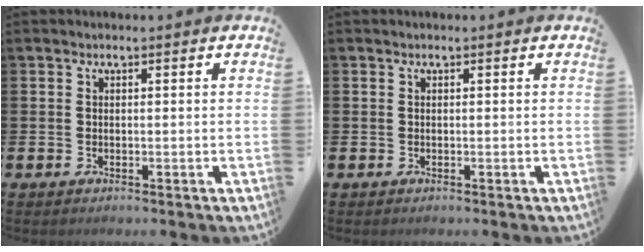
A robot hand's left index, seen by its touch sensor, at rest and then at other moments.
{"total": 0.0}